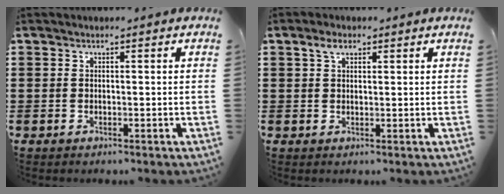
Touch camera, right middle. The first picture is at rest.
{"total": 2.4, "force": [1.5, 1.2, 1.5], "torque": [-0.033, 0.005, 0.027]}